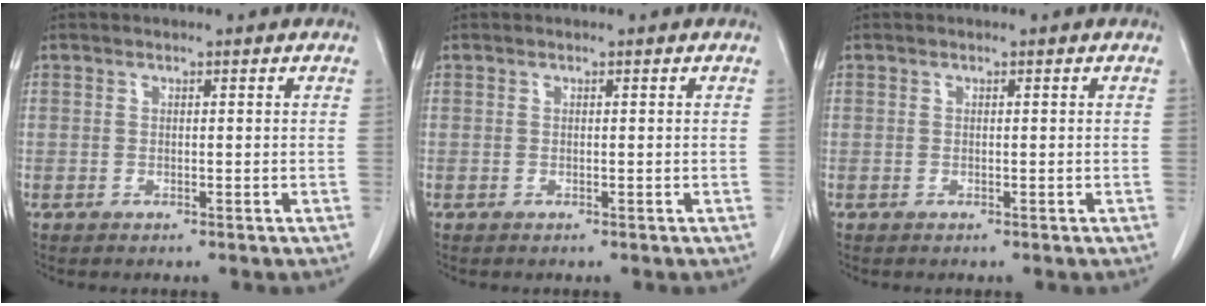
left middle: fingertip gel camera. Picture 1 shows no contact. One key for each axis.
{"total": 0.0}
{"total": 0.0}